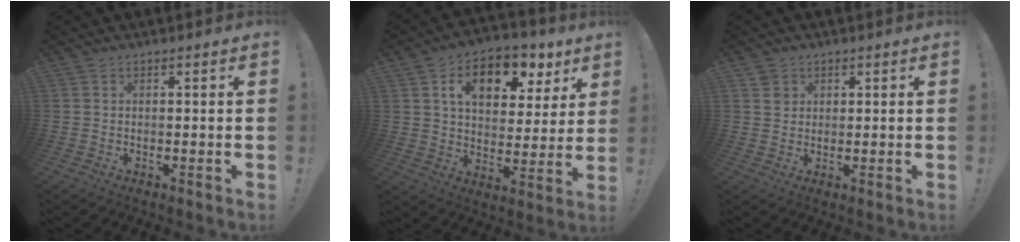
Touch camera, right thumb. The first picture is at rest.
{"total": 13.3, "force": [6.9, 8.0, 8.1], "torque": [-0.117, -0.035, 0.119]}
{"total": 2.6, "force": [1.3, 2.1, 0.5], "torque": [-0.004, -0.002, 0.024]}